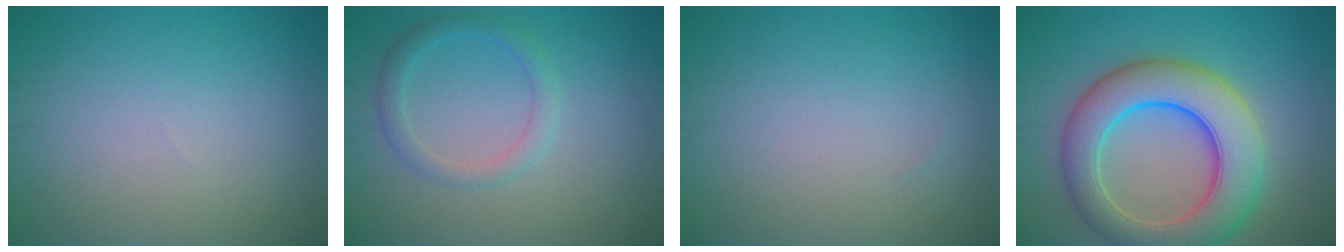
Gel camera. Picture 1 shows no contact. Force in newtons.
{"total": 2.2, "press": 2.2, "slide": 0.1}
{"total": 0.0}
{"total": 9.5, "press": 9.5, "slide": 0.3}